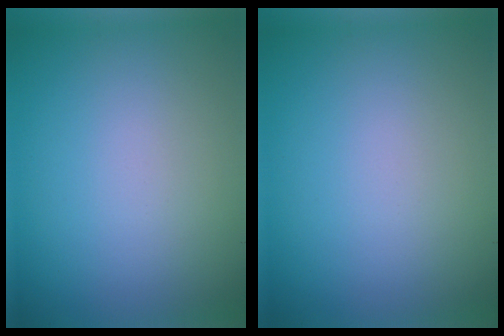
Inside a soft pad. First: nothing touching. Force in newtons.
{"total": 0.0}